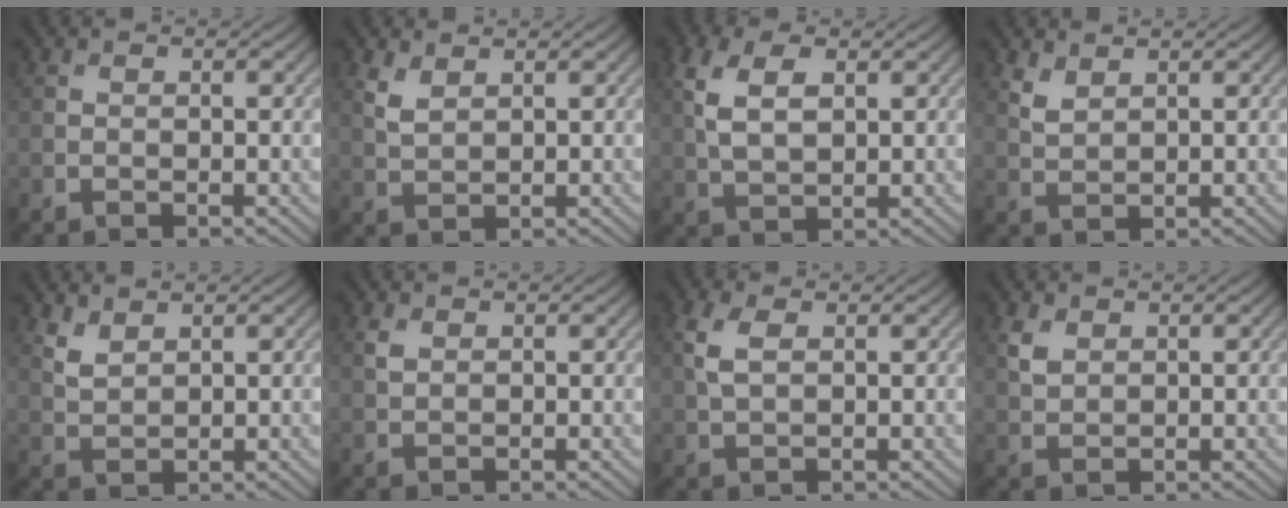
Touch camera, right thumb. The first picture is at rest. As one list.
[{"total": 2.6, "force": [1.6, 1.2, 1.6], "torque": [-0.046, -0.001, 0.039]}, {"total": 6.2, "force": [1.9, 3.4, 4.8], "torque": [-0.119, 0.006, 0.036]}, {"total": 2.3, "force": [1.7, 1.0, 1.2], "torque": [-0.035, -0.001, 0.043]}, {"total": 2.7, "force": [2.0, 1.1, 1.4], "torque": [-0.039, -0.002, 0.048]}, {"total": 1.2, "force": [0.6, 0.8, 0.7], "torque": [-0.019, 0.000, 0.014]}, {"total": 3.6, "force": [1.1, 2.0, 2.8], "torque": [-0.078, 0.006, 0.022]}, {"total": 2.4, "force": [1.3, 1.6, 1.3], "torque": [-0.037, -0.001, 0.029]}]